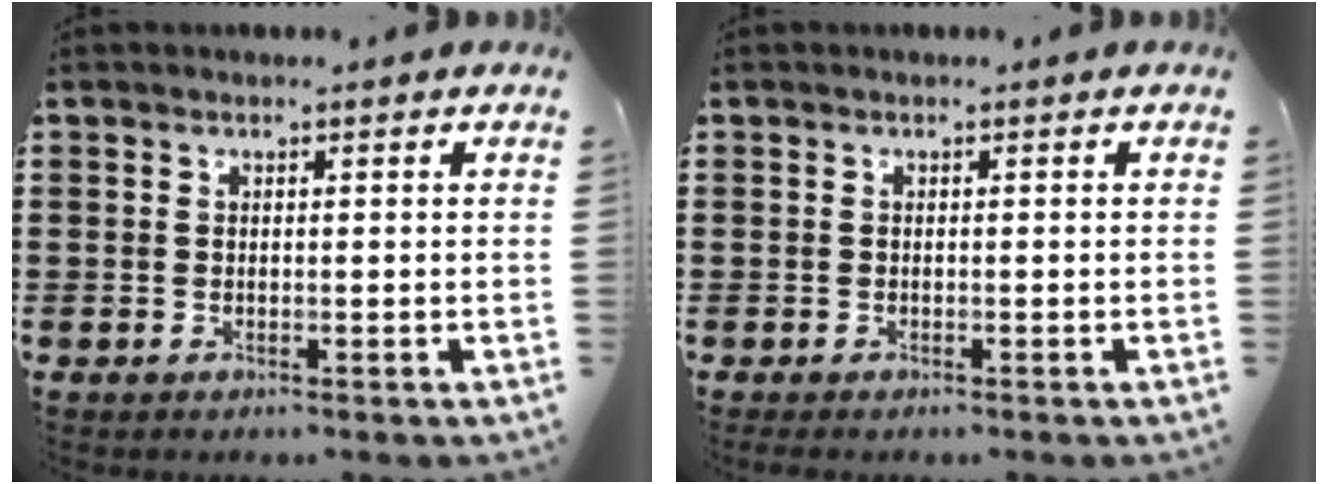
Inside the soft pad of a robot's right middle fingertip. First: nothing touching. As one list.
[{"total": 0.5, "force": [-0.5, 0.3, 0.1], "torque": [-0.001, 0.002, -0.011]}]